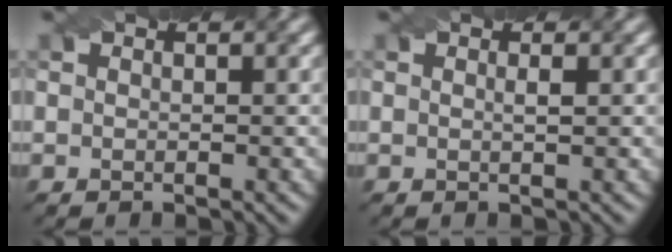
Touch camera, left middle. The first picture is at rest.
{"total": 0.8, "force": [0.1, 0.2, 0.8], "torque": [-0.009, 0.003, -0.001]}